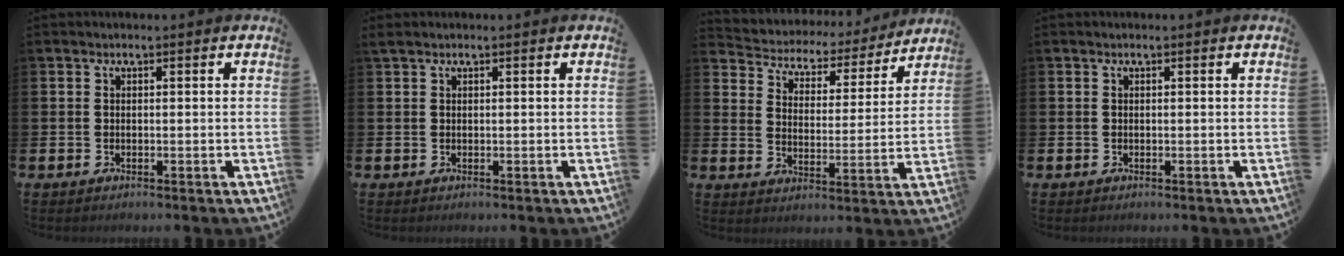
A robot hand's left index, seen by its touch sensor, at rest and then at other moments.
{"total": 0.6, "force": [0.5, 0.1, 0.3], "torque": [-0.002, 0.001, 0.008]}
{"total": 4.4, "force": [3.9, 1.9, 0.2], "torque": [-0.035, -0.035, 0.059]}
{"total": 0.0}